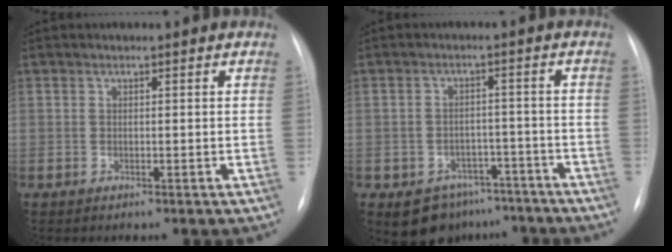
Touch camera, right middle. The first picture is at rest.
{"total": 7.6, "force": [-5.5, 5.1, 1.5], "torque": [-0.007, 0.018, -0.072]}